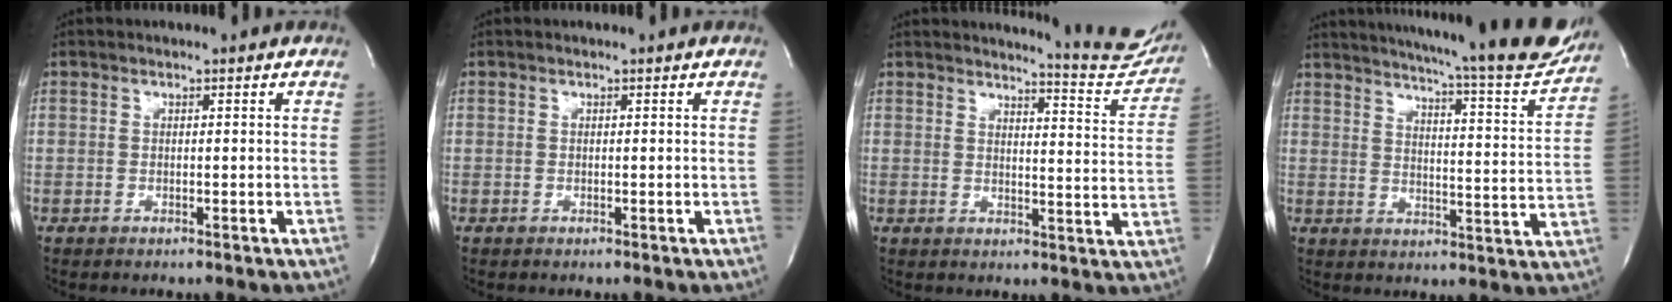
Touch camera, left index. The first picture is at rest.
{"total": 0.0}
{"total": 10.0, "force": [10.0, -0.1, 0.7], "torque": [-0.007, -0.075, 0.103]}
{"total": 23.8, "force": [21.4, 1.2, 10.4], "torque": [-0.161, -0.072, 0.260]}